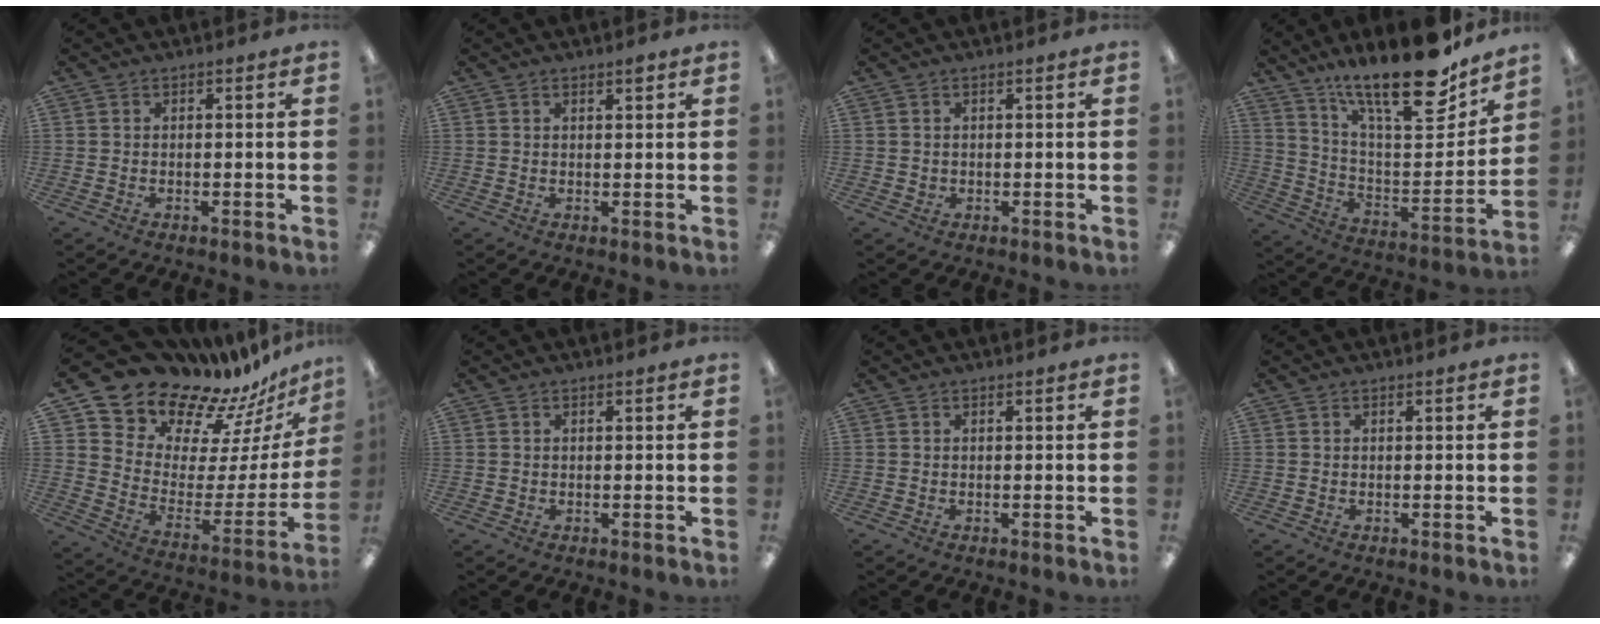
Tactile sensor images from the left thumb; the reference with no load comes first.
{"total": 1.6, "force": [1.2, 0.4, 0.9], "torque": [-0.011, -0.004, 0.019]}
{"total": 0.8, "force": [0.4, 0.7, 0.2], "torque": [-0.005, 0.003, 0.006]}
{"total": 22.2, "force": [17.4, 5.3, 12.6], "torque": [-0.195, -0.130, 0.289]}
{"total": 17.5, "force": [16.0, 6.5, 2.4], "torque": [-0.043, -0.156, 0.284]}
{"total": 0.0}
{"total": 0.0}
{"total": 0.0}